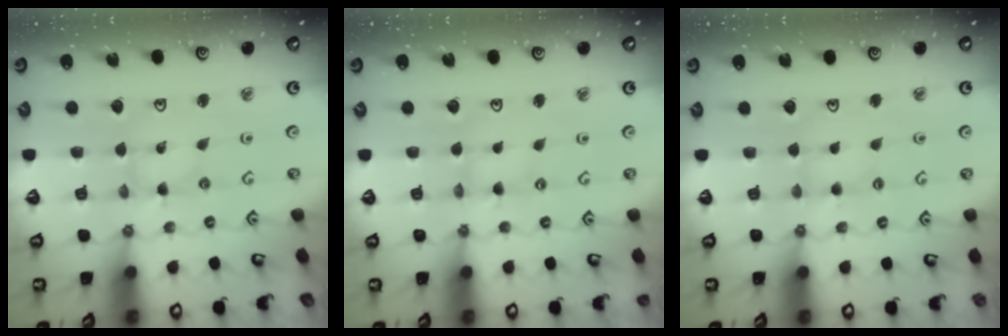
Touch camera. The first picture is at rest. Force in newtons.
{"total": 0.0}
{"total": 2.7, "press": 2.6, "slide": 0.4}